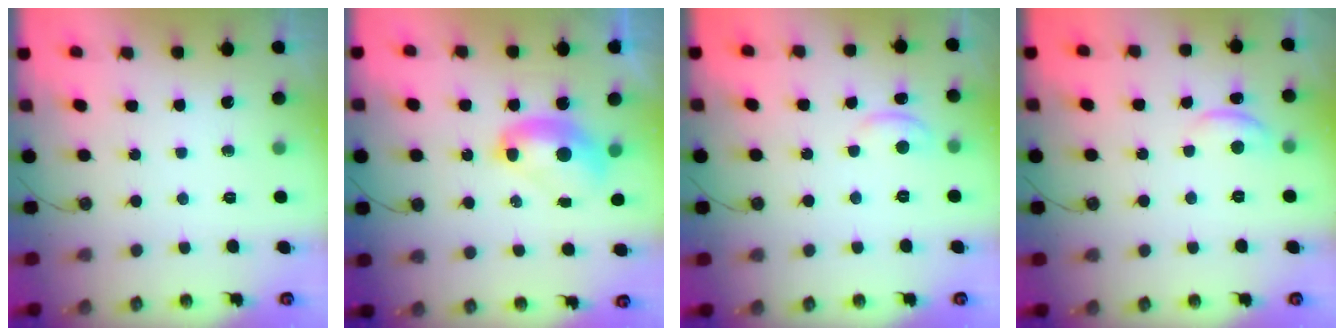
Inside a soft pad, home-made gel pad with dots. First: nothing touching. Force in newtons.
{"total": 2.6, "press": 2.6, "slide": 0.2}
{"total": 1.5, "press": 1.4, "slide": 0.5}
{"total": 2.2, "press": 2.1, "slide": 0.5}